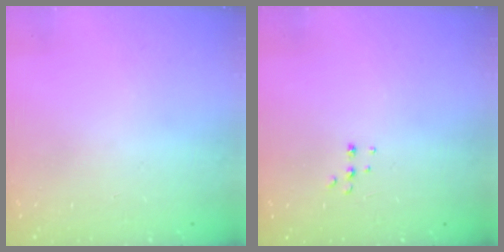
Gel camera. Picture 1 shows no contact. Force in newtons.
{"total": 3.4, "press": 3.3, "slide": 0.6}